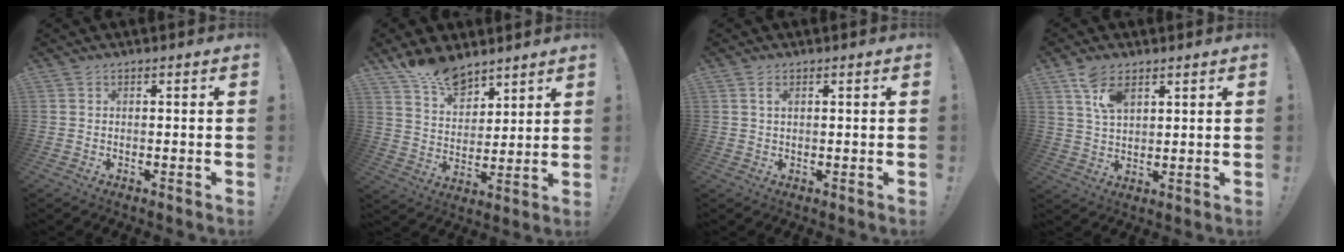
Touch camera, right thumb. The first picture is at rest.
{"total": 12.5, "force": [9.8, 6.4, 4.2], "torque": [-0.075, -0.068, 0.188]}
{"total": 1.7, "force": [0.6, 0.8, 1.3], "torque": [-0.024, 0.002, 0.010]}
{"total": 7.8, "force": [4.4, 4.1, 4.9], "torque": [-0.088, -0.012, 0.081]}